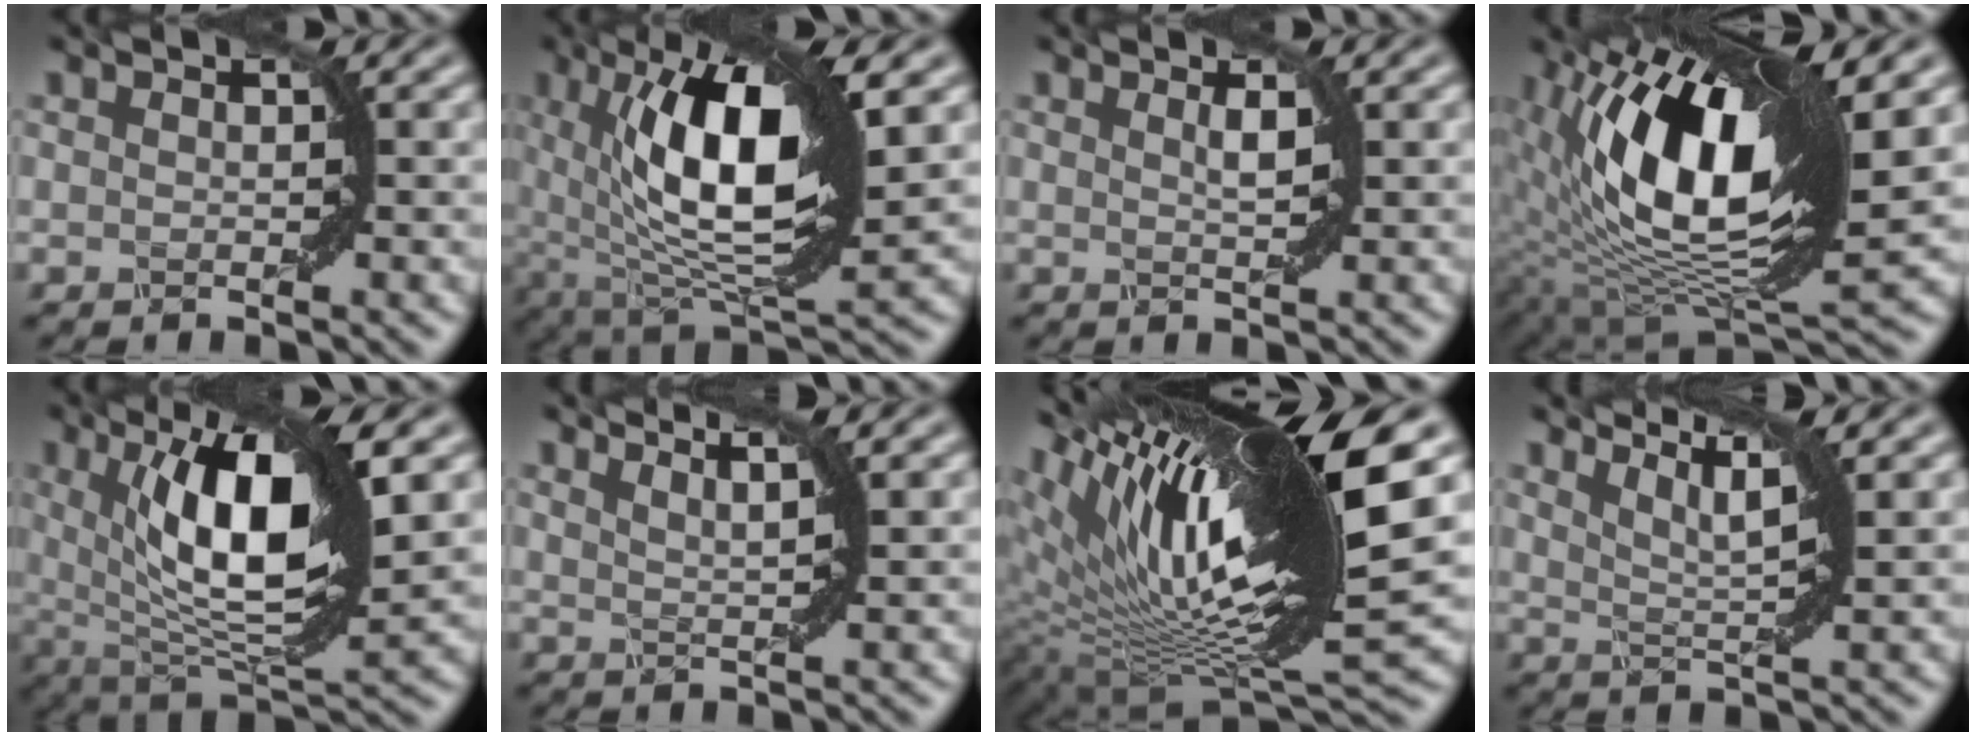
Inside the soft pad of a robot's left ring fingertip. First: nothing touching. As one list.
[{"total": 11.8, "force": [2.0, 4.3, 10.8], "torque": [-0.174, 0.003, 0.038]}, {"total": 0.9, "force": [0.2, 0.3, 0.8], "torque": [-0.008, 0.002, 0.007]}, {"total": 14.3, "force": [2.9, 5.8, 12.8], "torque": [-0.230, 0.006, 0.050]}, {"total": 10.7, "force": [2.3, 3.6, 9.8], "torque": [-0.157, -0.003, 0.048]}, {"total": 3.8, "force": [3.0, 1.1, 2.1], "torque": [-0.020, 0.015, 0.024]}, {"total": 16.4, "force": [5.6, 3.8, 14.9], "torque": [-0.252, 0.008, 0.112]}, {"total": 4.5, "force": [2.9, 0.9, 3.3], "torque": [-0.050, 0.010, 0.043]}]